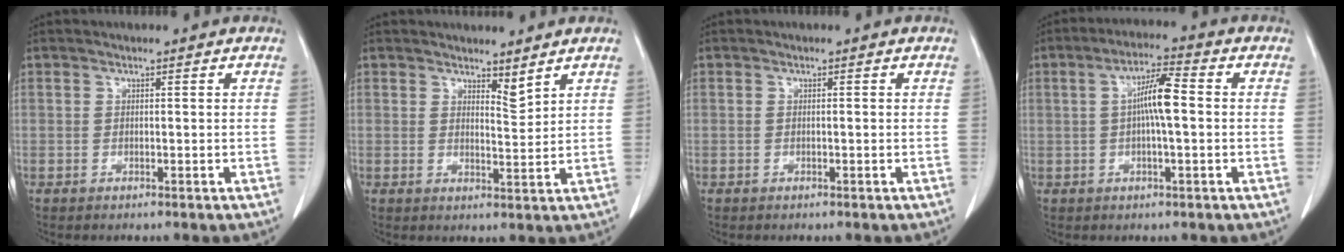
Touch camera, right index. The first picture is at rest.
{"total": 2.6, "force": [2.3, 0.4, 1.1], "torque": [-0.021, -0.014, 0.043]}
{"total": 0.0}
{"total": 6.5, "force": [0.3, 0.7, 6.5], "torque": [-0.122, 0.013, 0.002]}